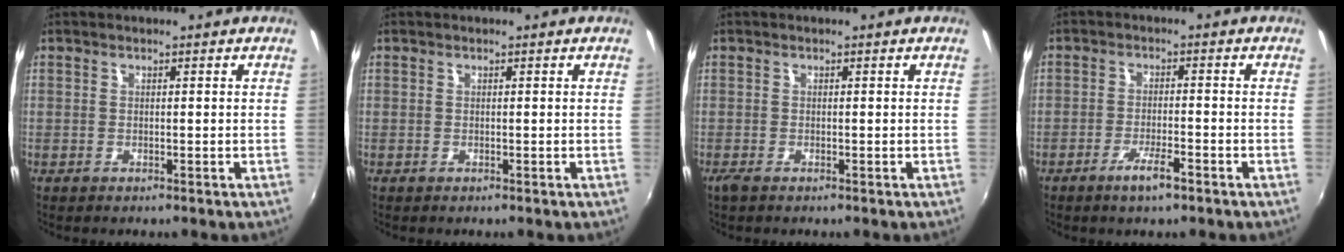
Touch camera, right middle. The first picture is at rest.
{"total": 0.0}
{"total": 0.9, "force": [-0.6, 0.1, 0.6], "torque": [-0.014, -0.004, -0.013]}
{"total": 4.3, "force": [-2.8, 0.6, 3.2], "torque": [-0.071, -0.006, -0.051]}